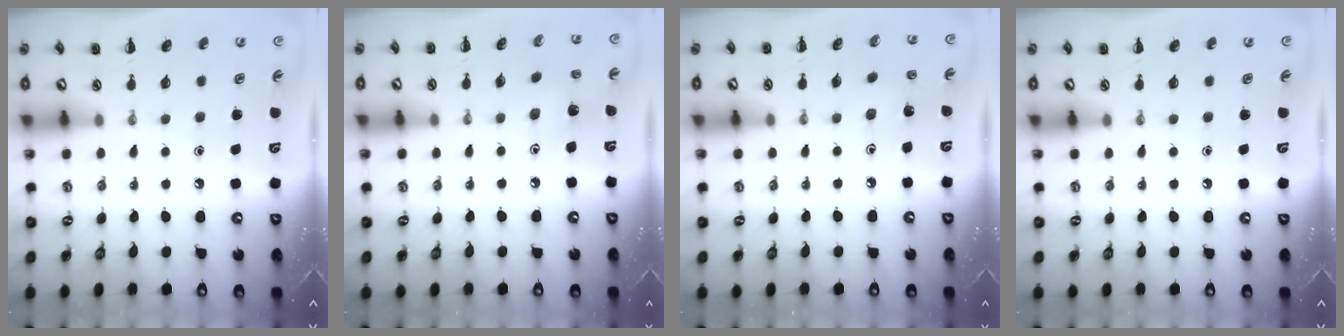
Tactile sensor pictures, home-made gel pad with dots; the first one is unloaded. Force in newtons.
{"total": 2.0, "press": 1.9, "slide": 0.6}
{"total": 1.4, "press": 1.3, "slide": 0.5}
{"total": 0.0}